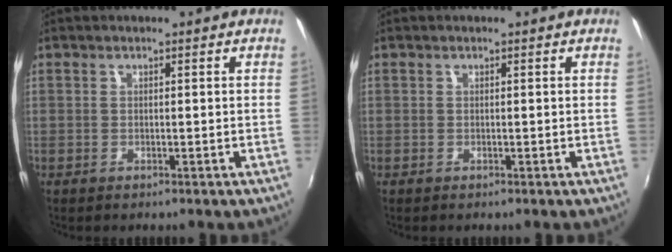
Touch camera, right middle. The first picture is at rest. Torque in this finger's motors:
{"motor_torque": [0.06, -0.20, 0.04, 0.00]}